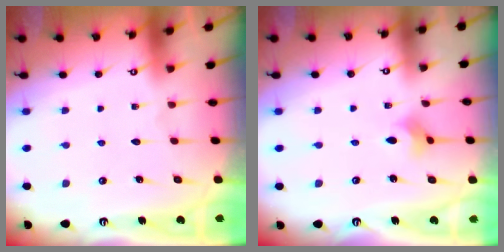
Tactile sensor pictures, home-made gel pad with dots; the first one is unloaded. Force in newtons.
{"total": 2.8, "press": 2.8, "slide": 0.7}